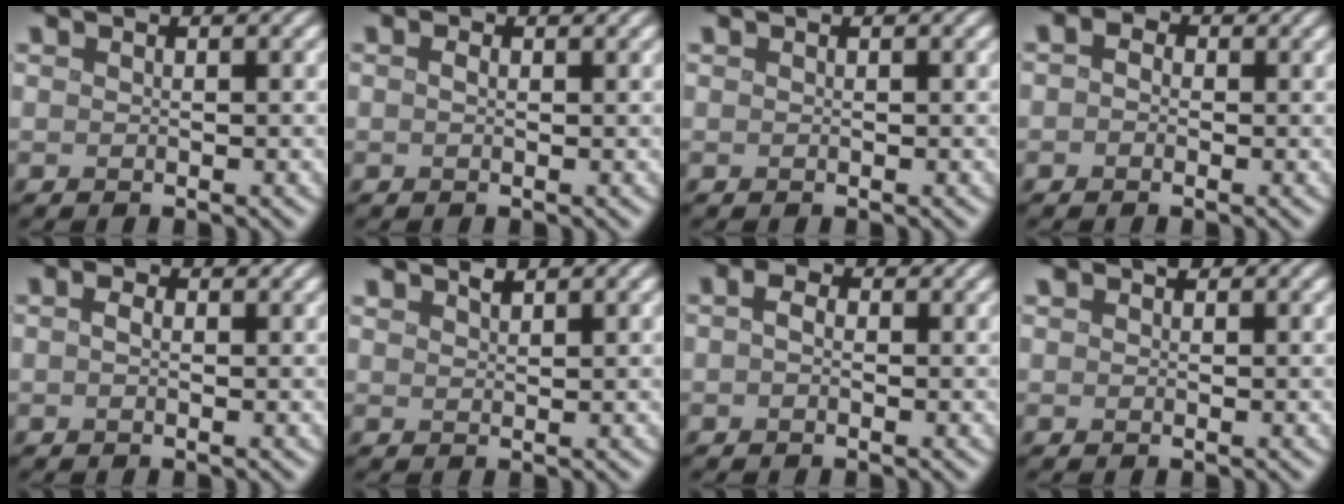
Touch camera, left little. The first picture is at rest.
{"total": 0.8, "force": [0.2, 0.4, 0.7], "torque": [-0.014, 0.000, 0.001]}
{"total": 0.0}
{"total": 1.3, "force": [-0.1, 1.0, 0.7], "torque": [-0.015, 0.001, -0.012]}
{"total": 1.2, "force": [0.2, 0.6, 1.0], "torque": [-0.021, 0.000, -0.003]}
{"total": 1.0, "force": [0.9, 0.1, 0.3], "torque": [-0.005, 0.000, 0.018]}
{"total": 1.6, "force": [0.1, 1.0, 1.2], "torque": [-0.024, 0.004, -0.006]}
{"total": 1.0, "force": [0.6, 0.7, 0.6], "torque": [-0.005, 0.003, 0.006]}